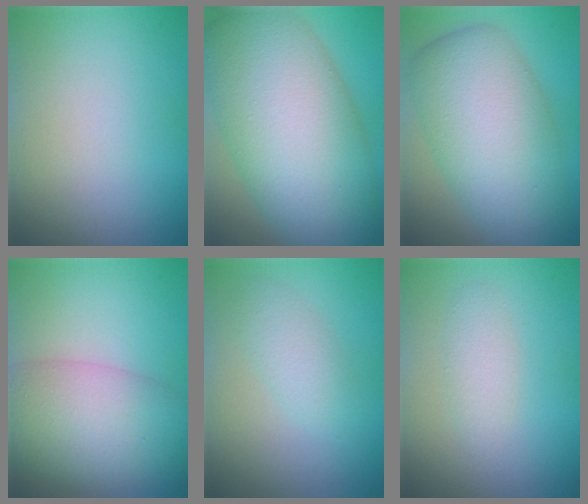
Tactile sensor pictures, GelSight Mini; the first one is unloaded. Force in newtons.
{"total": 14.3, "press": 14.3, "slide": 0.6}
{"total": 9.6, "press": 9.6, "slide": 0.4}
{"total": 7.5, "press": 7.5, "slide": 0.4}
{"total": 2.2, "press": 2.2, "slide": 0.0}
{"total": 1.5, "press": 1.5, "slide": 0.1}